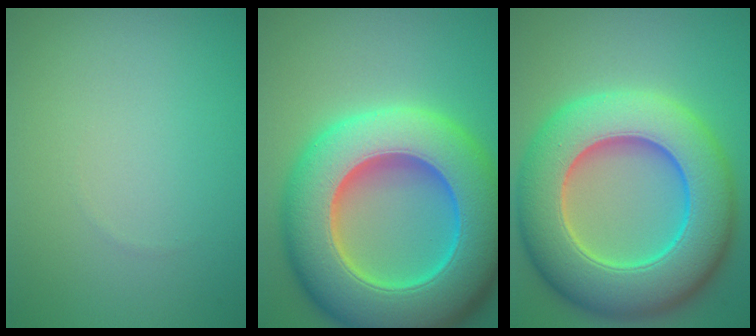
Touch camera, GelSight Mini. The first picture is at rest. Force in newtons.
{"total": 16.4, "press": 16.4, "slide": 0.6}
{"total": 13.2, "press": 13.1, "slide": 2.1}